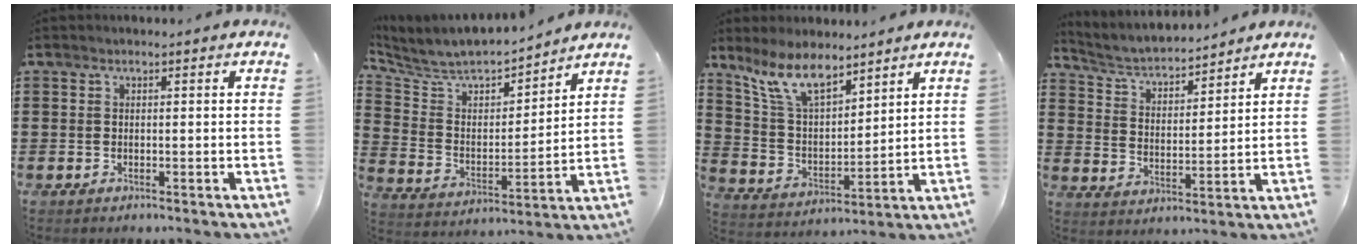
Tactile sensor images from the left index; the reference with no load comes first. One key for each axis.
{"total": 5.8, "fx": 5.3, "fy": 2.0, "fz": 1.3, "tx": -0.061, "ty": -0.038, "tz": 0.087}
{"total": 9.6, "fx": 7.6, "fy": 2.9, "fz": 5.0, "tx": -0.123, "ty": -0.022, "tz": 0.143}
{"total": 4.5, "fx": 4.3, "fy": 0.6, "fz": 1.1, "tx": -0.044, "ty": -0.029, "tz": 0.070}